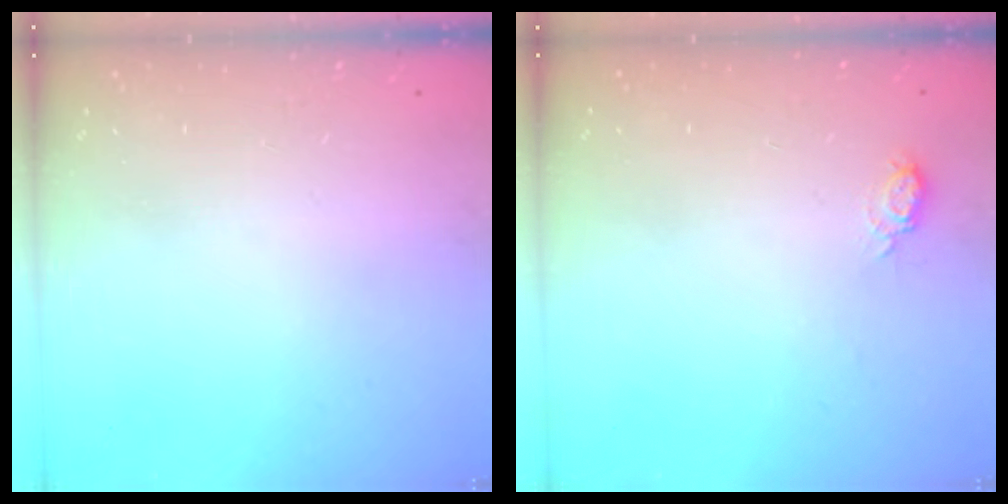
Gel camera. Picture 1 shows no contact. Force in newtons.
{"total": 4.8, "press": 4.8, "slide": 0.5}